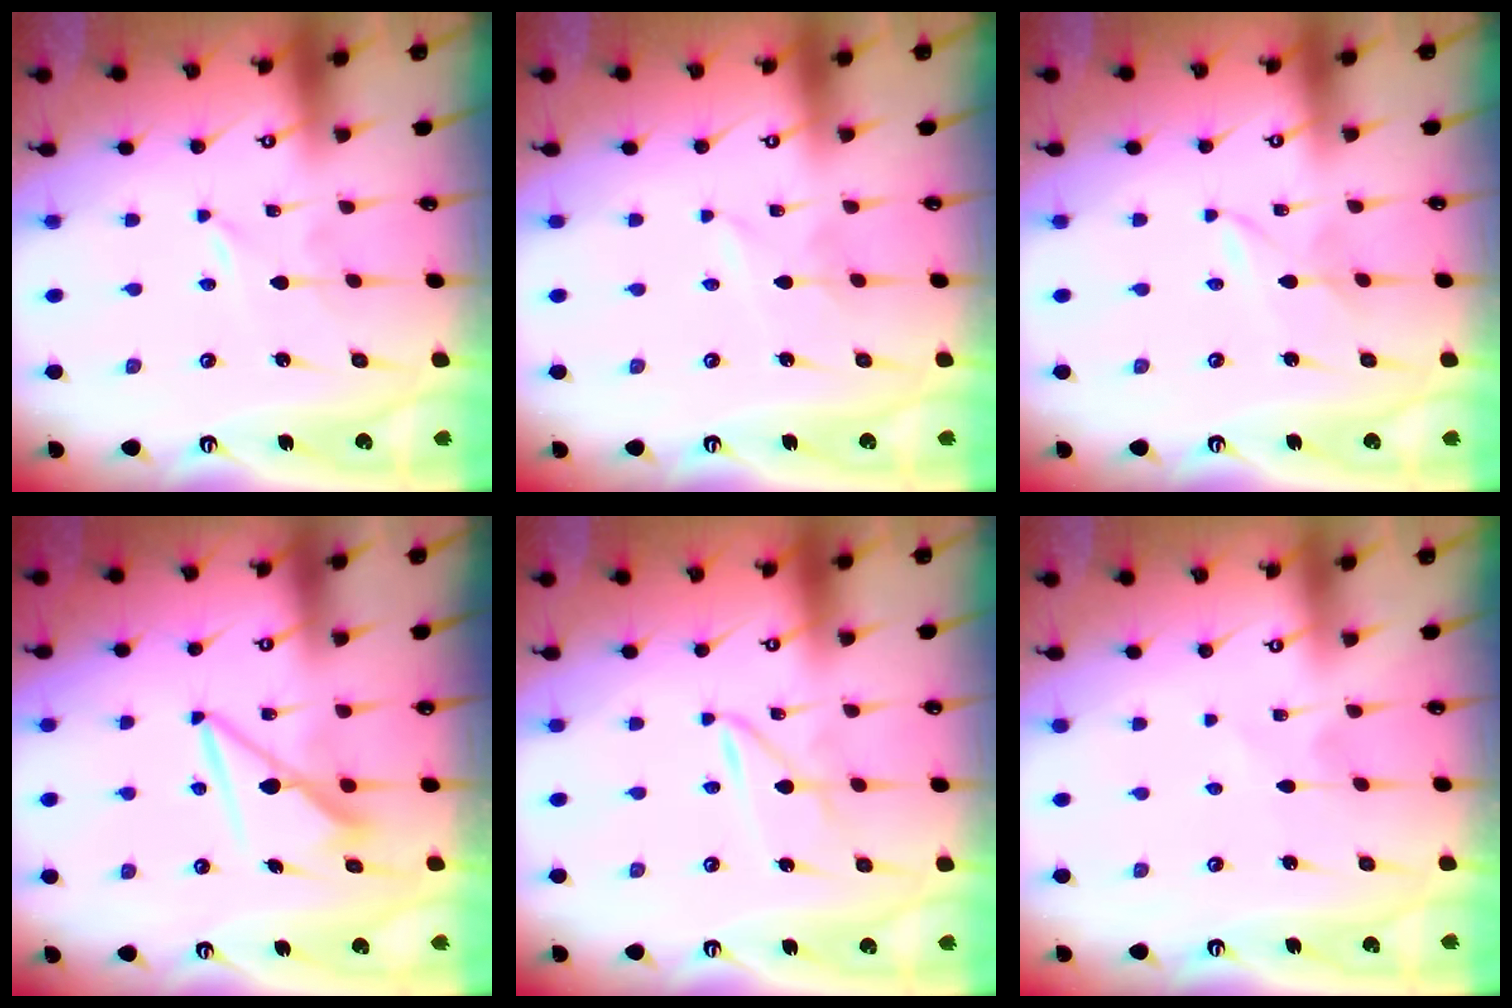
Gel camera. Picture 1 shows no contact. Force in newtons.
{"total": 1.7, "press": 1.7, "slide": 0.2}
{"total": 1.6, "press": 1.6, "slide": 0.0}
{"total": 7.9, "press": 7.9, "slide": 0.5}
{"total": 2.6, "press": 2.6, "slide": 0.2}
{"total": 2.5, "press": 2.5, "slide": 0.3}